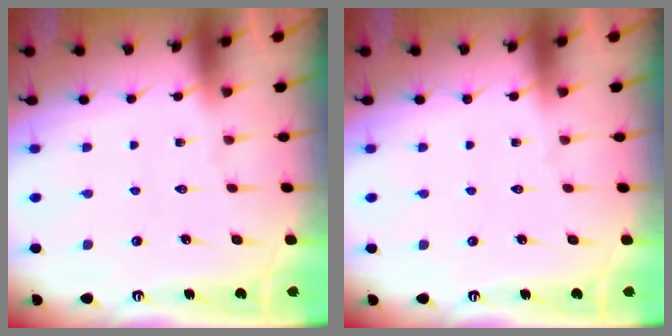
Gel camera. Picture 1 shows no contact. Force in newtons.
{"total": 0.0}